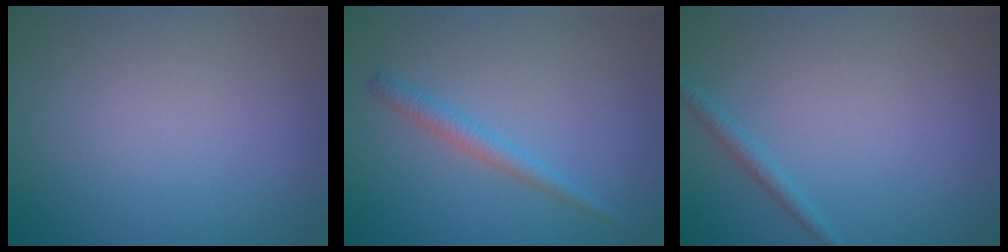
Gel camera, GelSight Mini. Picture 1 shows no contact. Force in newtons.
{"total": 1.7, "press": 1.7, "slide": 0.2}
{"total": 1.1, "press": 1.1, "slide": 0.1}